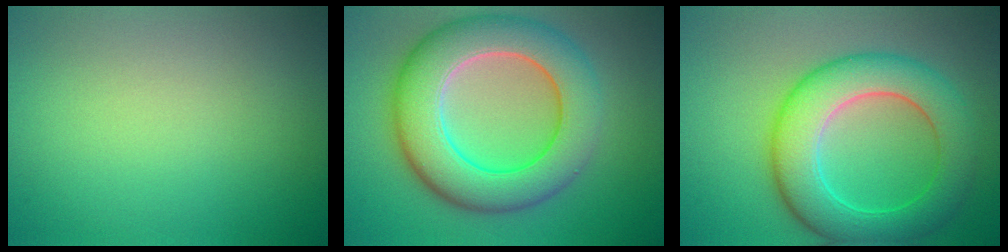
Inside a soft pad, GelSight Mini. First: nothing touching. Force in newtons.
{"total": 9.8, "press": 9.8, "slide": 0.4}
{"total": 8.1, "press": 8.1, "slide": 0.2}